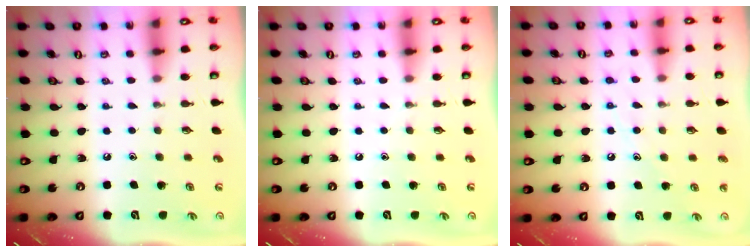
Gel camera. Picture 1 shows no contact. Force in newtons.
{"total": 0.0}
{"total": 7.6, "press": 7.6, "slide": 0.4}